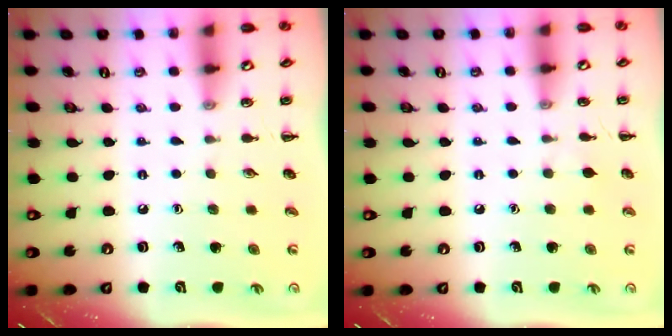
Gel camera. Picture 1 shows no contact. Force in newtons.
{"total": 3.4, "press": 3.2, "slide": 1.1}